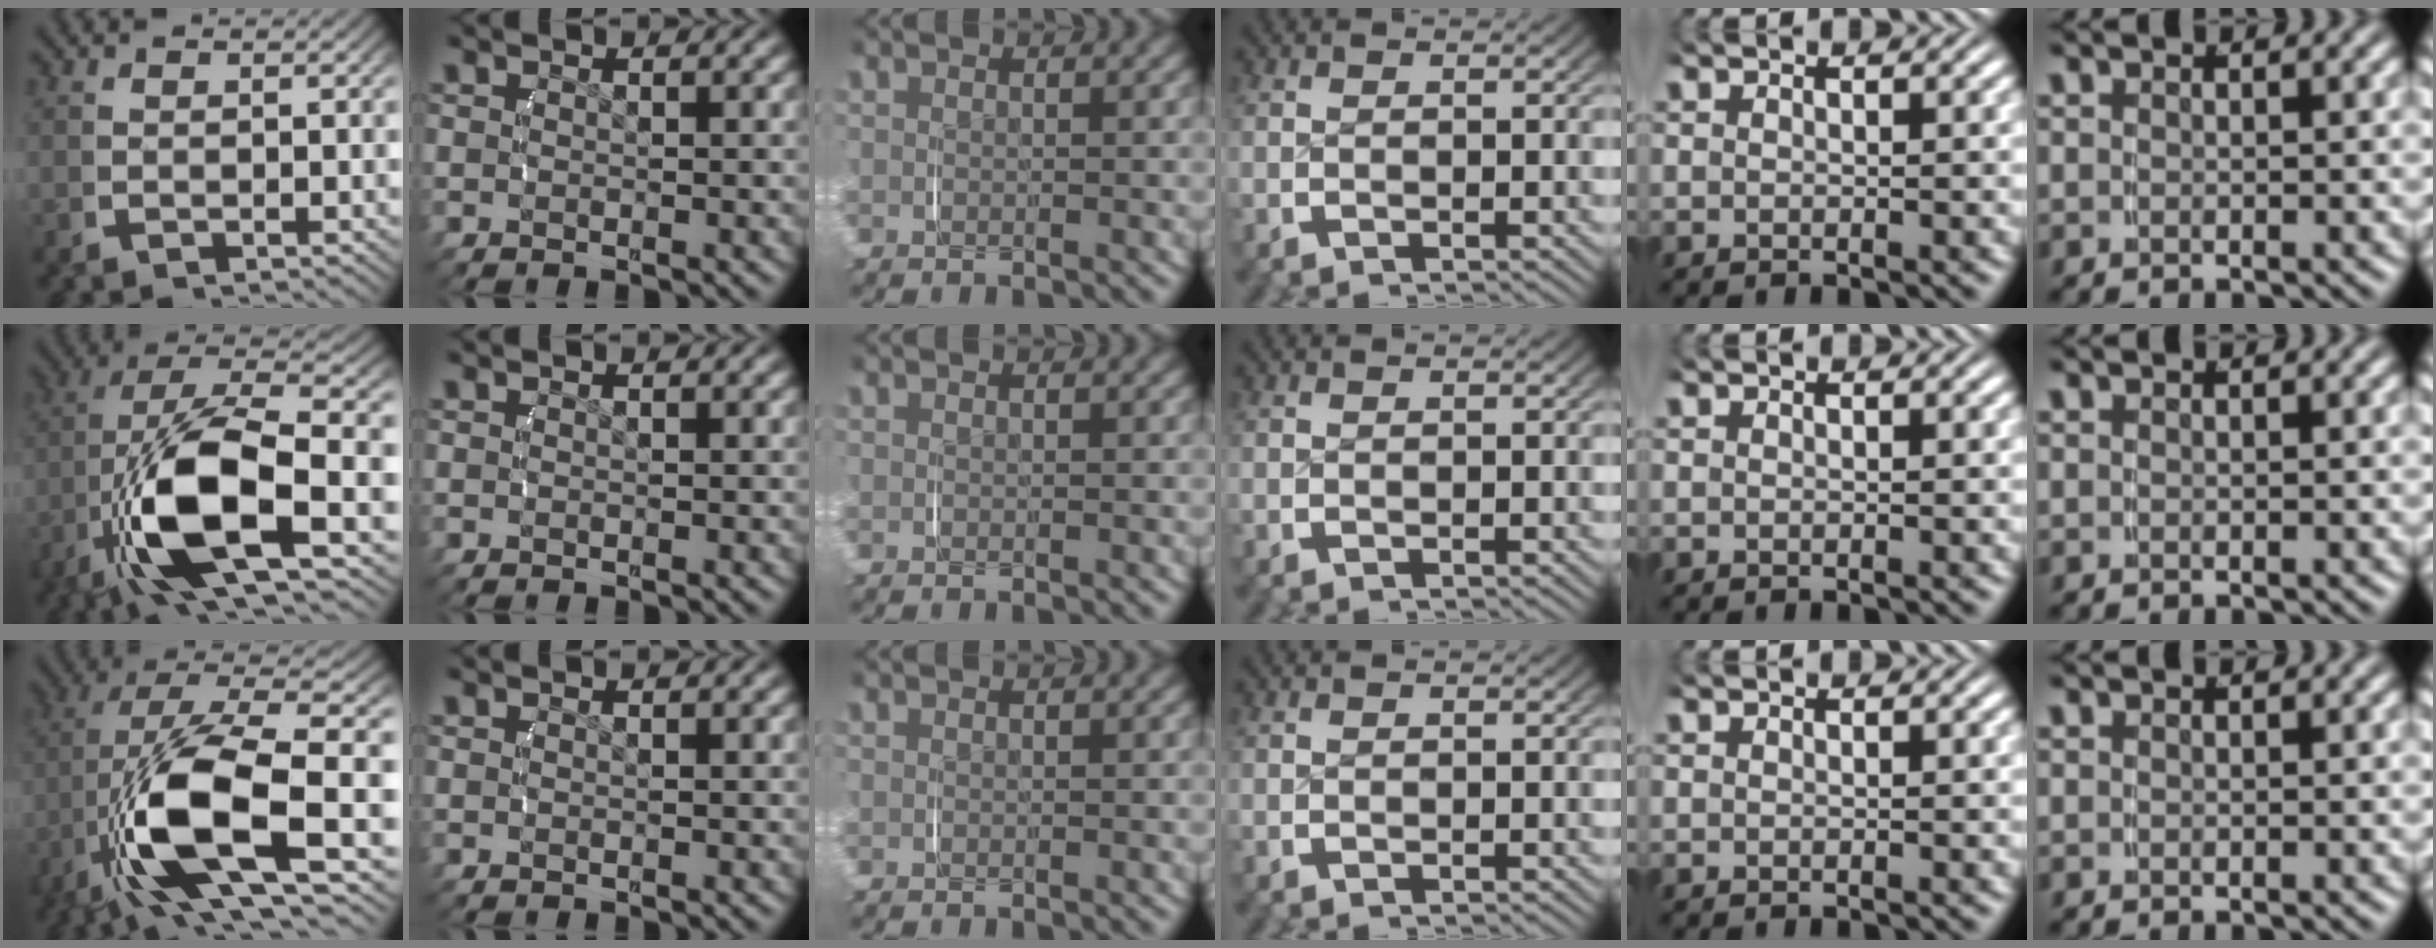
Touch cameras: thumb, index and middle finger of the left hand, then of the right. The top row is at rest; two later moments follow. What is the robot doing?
{"motion": "lift_and_place", "object": "camera"}